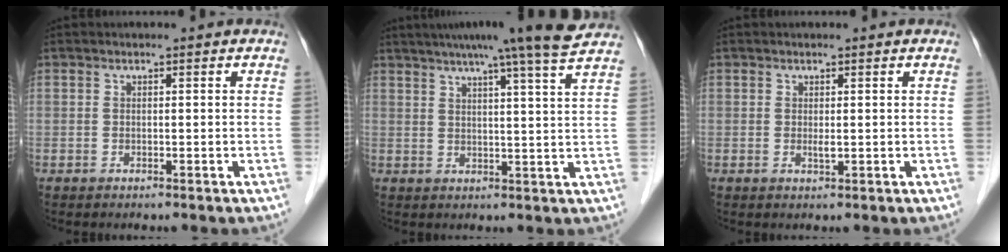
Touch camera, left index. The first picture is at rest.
{"total": 13.9, "force": [11.8, -1.8, 7.1], "torque": [-0.112, -0.011, 0.140]}
{"total": 0.8, "force": [0.0, 0.1, 0.8], "torque": [-0.020, -0.006, 0.003]}